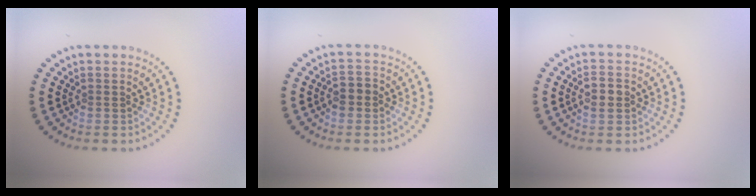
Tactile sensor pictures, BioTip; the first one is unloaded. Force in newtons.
{"total": 1.8, "press": 1.8, "slide": 0.5}
{"total": 2.0, "press": 1.9, "slide": 0.3}